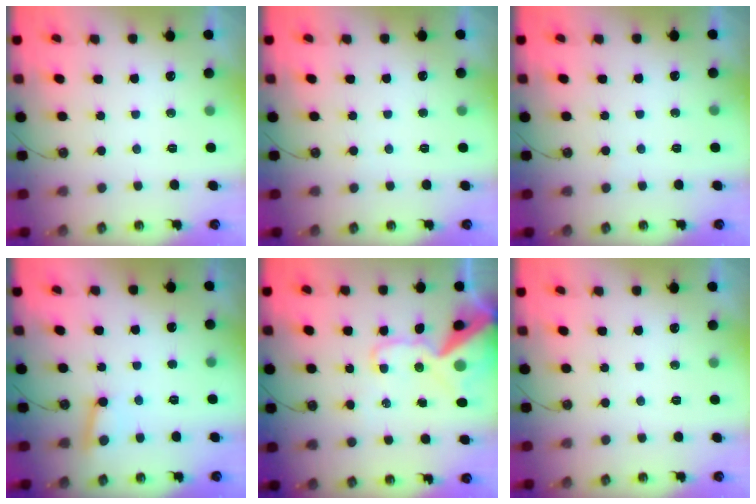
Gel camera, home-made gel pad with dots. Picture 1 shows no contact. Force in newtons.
{"total": 3.7, "press": 3.7, "slide": 0.3}
{"total": 3.5, "press": 3.4, "slide": 0.3}
{"total": 3.5, "press": 3.5, "slide": 0.3}
{"total": 18.0, "press": 17.8, "slide": 2.4}
{"total": 0.0}